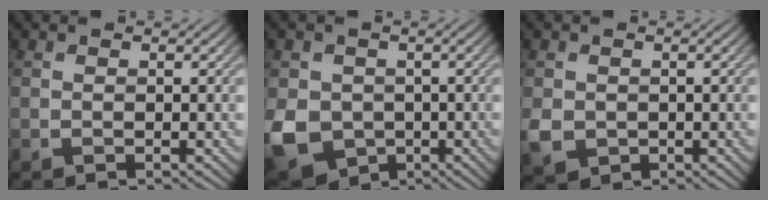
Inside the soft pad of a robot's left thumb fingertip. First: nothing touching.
{"total": 8.9, "force": [-2.0, 7.5, 4.5], "torque": [-0.126, -0.029, -0.038]}
{"total": 3.4, "force": [-0.4, 3.0, 1.5], "torque": [-0.044, -0.012, -0.008]}